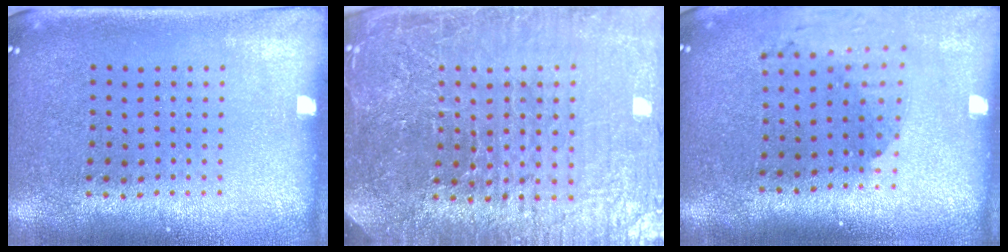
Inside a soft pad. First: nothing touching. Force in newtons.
{"total": 6.2, "press": 5.5, "slide": 2.8}
{"total": 1.9, "press": 1.4, "slide": 1.3}